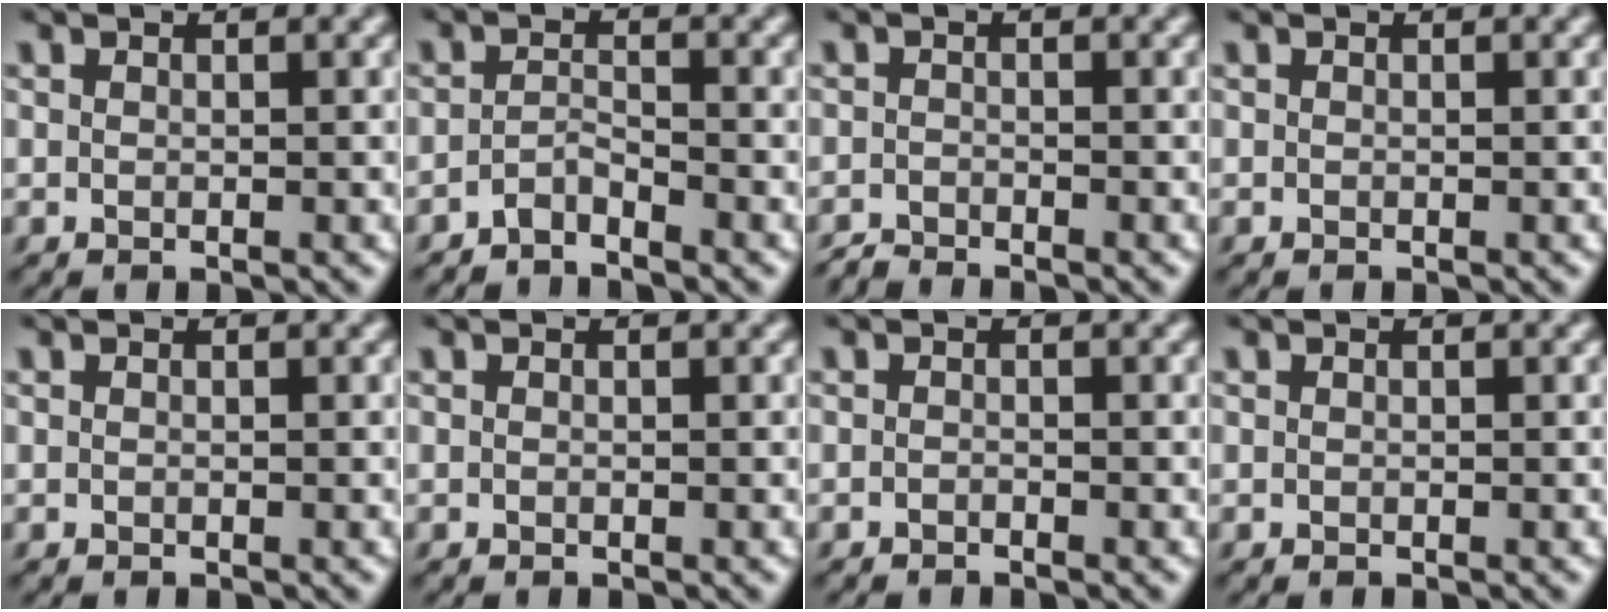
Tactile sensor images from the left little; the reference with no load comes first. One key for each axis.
{"total": 1.8, "fx": -1.7, "fy": 0.0, "fz": 0.4, "tx": -0.013, "ty": 0.009, "tz": -0.037}
{"total": 1.6, "fx": -1.6, "fy": -0.1, "fz": -0.1, "tx": 0.000, "ty": 0.001, "tz": -0.038}
{"total": 0.0}
{"total": 0.0}
{"total": 0.0}
{"total": 0.5, "fx": -0.5, "fy": 0.0, "fz": 0.0, "tx": -0.001, "ty": -0.001, "tz": -0.011}
{"total": 0.0}